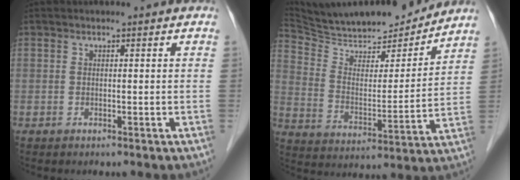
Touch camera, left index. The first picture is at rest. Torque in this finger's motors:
{"motor_torque": [-0.48, -0.84, 0.11, 0.04]}